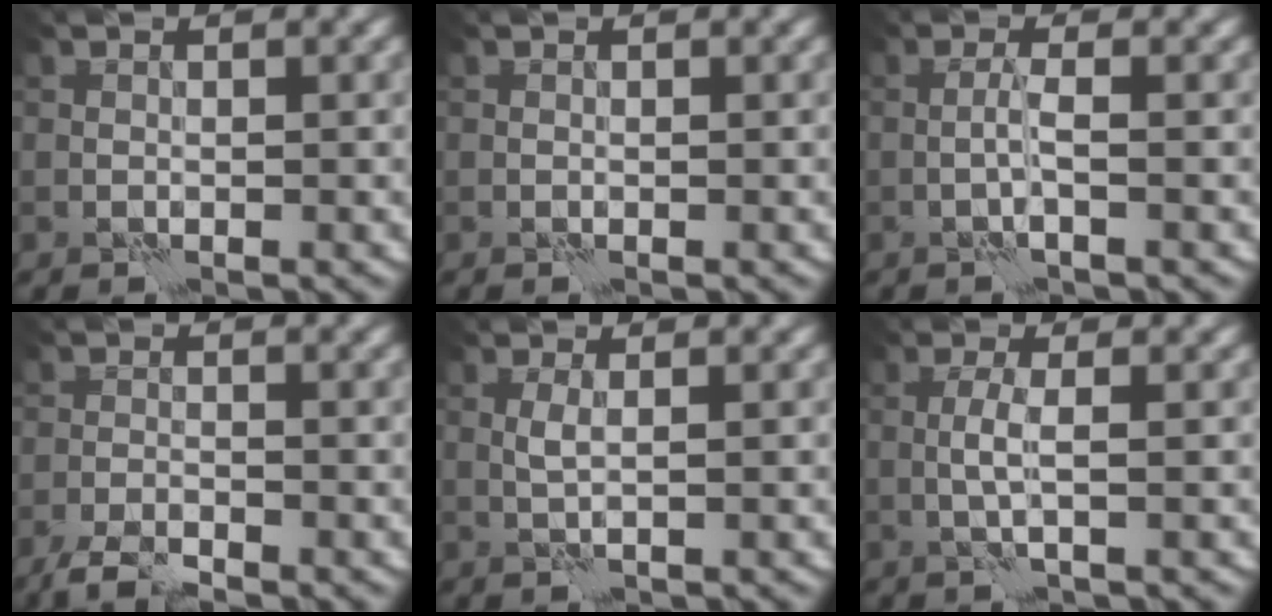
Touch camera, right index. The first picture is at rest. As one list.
[{"total": 0.0}, {"total": 1.4, "force": [-0.4, -0.3, 1.3], "torque": [-0.030, 0.006, -0.012]}, {"total": 3.2, "force": [-2.7, 0.6, 1.6], "torque": [-0.032, -0.004, -0.058]}, {"total": 1.0, "force": [0.2, -0.2, 0.9], "torque": [-0.023, 0.002, 0.005]}, {"total": 1.7, "force": [-0.1, -0.1, 1.7], "torque": [-0.039, 0.005, -0.005]}]